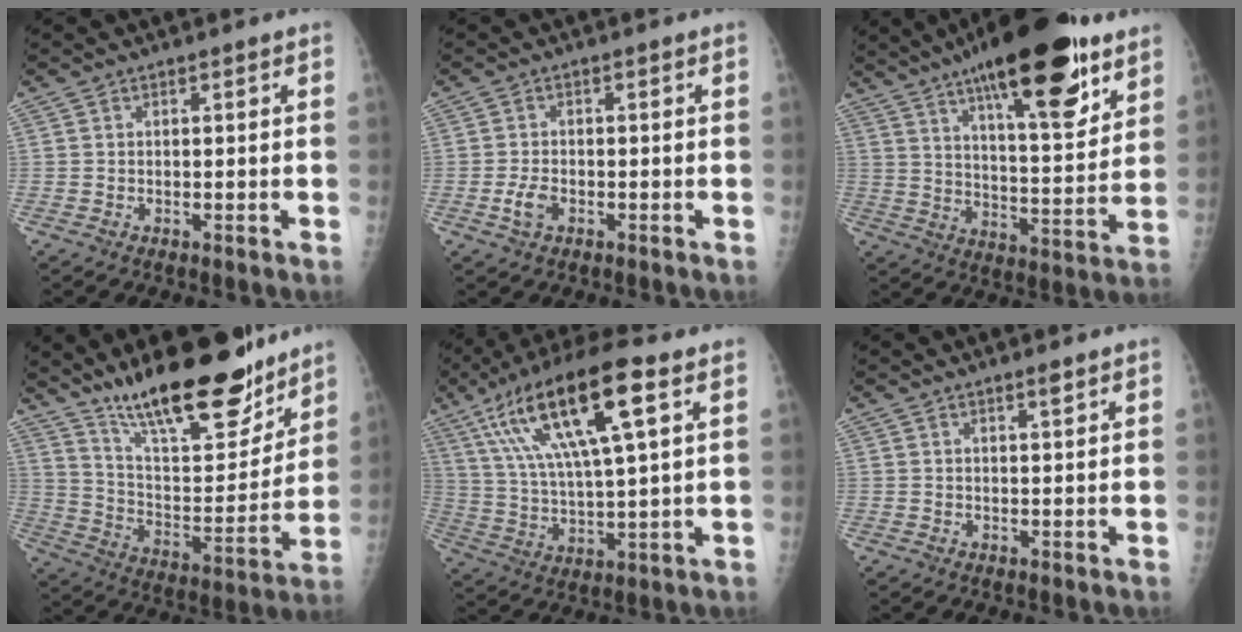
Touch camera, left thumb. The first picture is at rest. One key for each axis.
{"total": 3.0, "fx": -1.2, "fy": 1.8, "fz": 2.1, "tx": -0.043, "ty": 0.006, "tz": -0.022}
{"total": 23.7, "fx": 14.3, "fy": 6.9, "fz": 17.7, "tx": -0.245, "ty": -0.053, "tz": 0.220}
{"total": 23.1, "fx": 17.6, "fy": 6.9, "fz": 13.4, "tx": -0.171, "ty": -0.096, "tz": 0.291}
{"total": 19.8, "fx": 8.5, "fy": 4.7, "fz": 17.2, "tx": -0.322, "ty": -0.005, "tz": 0.150}
{"total": 1.4, "fx": 1.0, "fy": 0.1, "fz": 0.9, "tx": -0.012, "ty": -0.007, "tz": 0.017}